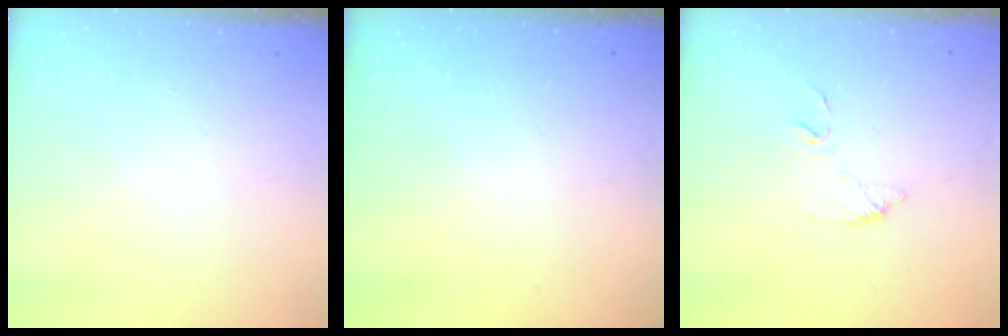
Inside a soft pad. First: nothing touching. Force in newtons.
{"total": 2.9, "press": 2.8, "slide": 0.8}
{"total": 7.8, "press": 7.8, "slide": 0.4}